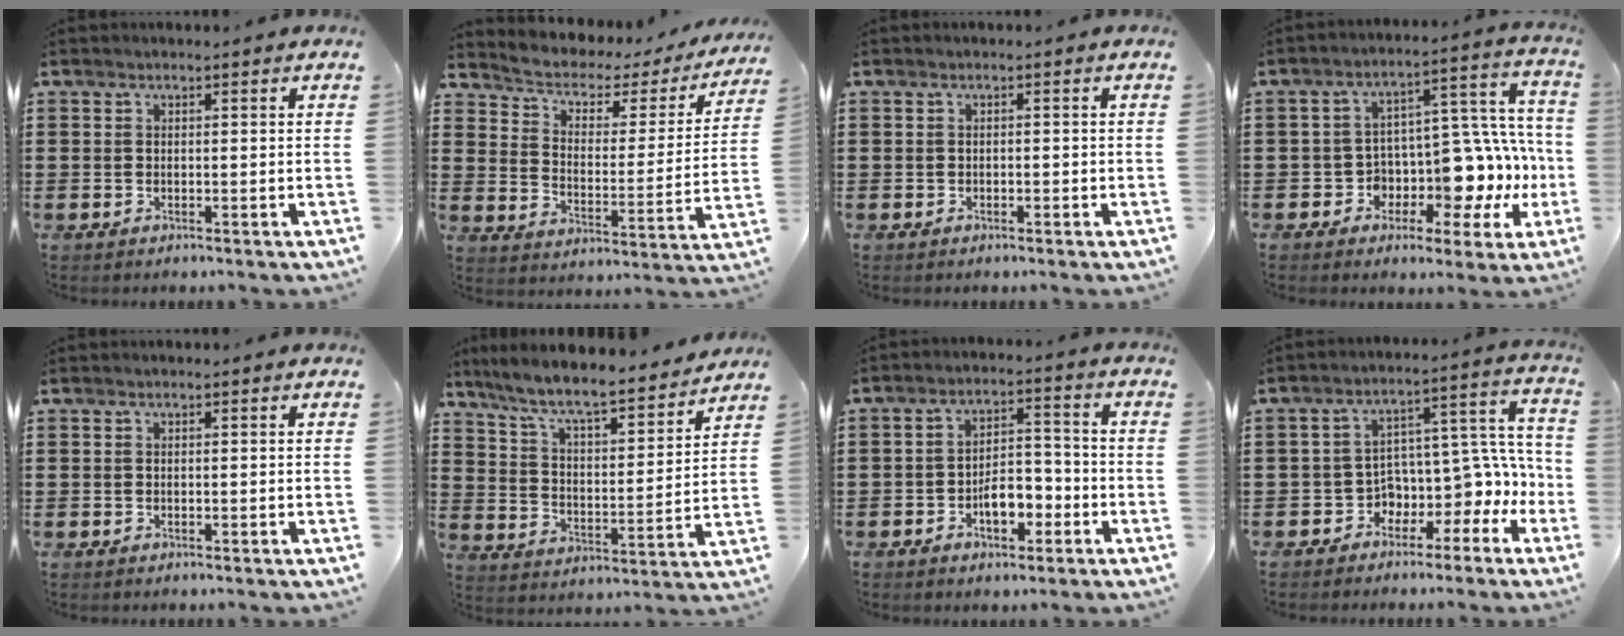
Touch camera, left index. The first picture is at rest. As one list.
[{"total": 3.1, "force": [2.1, 2.1, 1.0], "torque": [-0.040, -0.018, 0.025]}, {"total": 0.6, "force": [-0.5, 0.3, 0.2], "torque": [-0.008, -0.002, -0.010]}, {"total": 8.8, "force": [-1.3, 6.8, 5.5], "torque": [-0.089, -0.026, -0.016]}, {"total": 0.0}, {"total": 7.7, "force": [6.9, 0.4, 3.3], "torque": [-0.093, -0.048, 0.114]}, {"total": 5.6, "force": [-2.6, 2.9, 4.1], "torque": [-0.062, 0.008, -0.051]}, {"total": 5.1, "force": [-0.5, 4.0, 3.2], "torque": [-0.085, -0.032, -0.011]}]